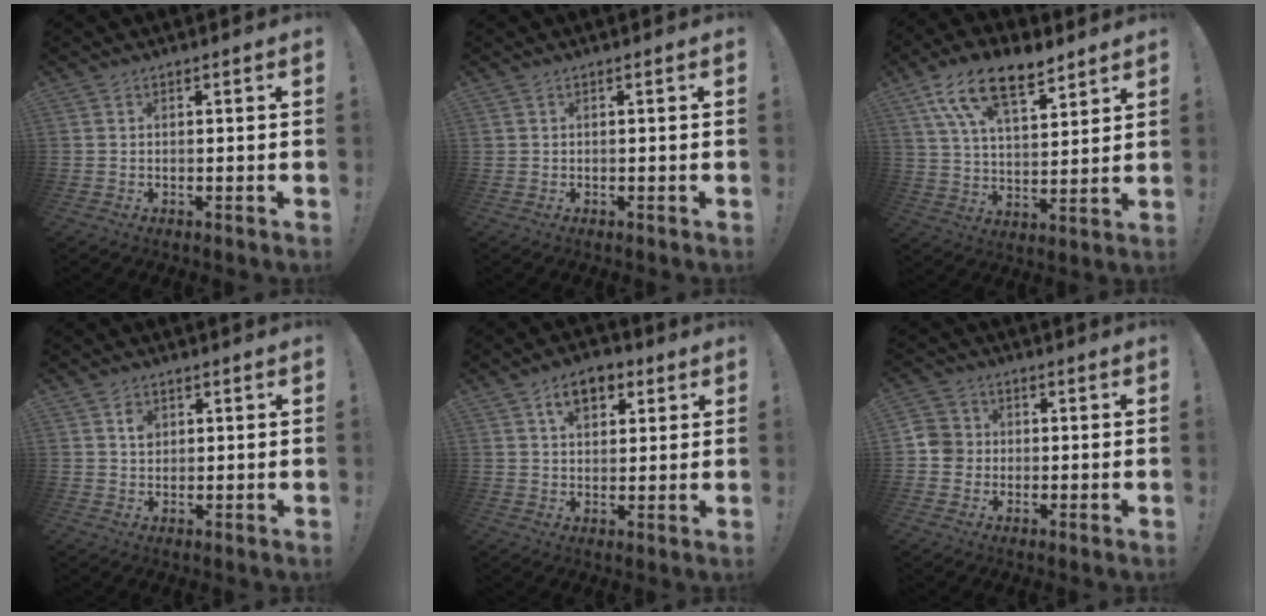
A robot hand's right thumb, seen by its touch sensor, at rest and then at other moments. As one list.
[{"total": 0.6, "force": [0.2, 0.5, 0.0], "torque": [-0.001, 0.002, 0.003]}, {"total": 15.9, "force": [10.3, 6.9, 10.0], "torque": [-0.178, -0.050, 0.187]}, {"total": 2.9, "force": [0.9, 2.4, 1.4], "torque": [-0.013, -0.002, 0.013]}, {"total": 8.6, "force": [4.0, 5.8, 4.9], "torque": [-0.064, -0.002, 0.073]}, {"total": 6.3, "force": [-0.7, 6.0, 1.7], "torque": [-0.037, 0.018, -0.008]}]